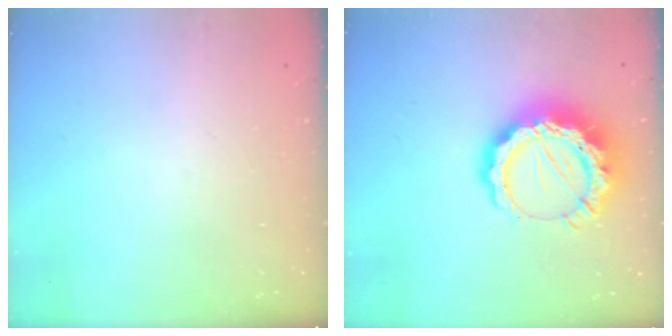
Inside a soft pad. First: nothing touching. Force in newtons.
{"total": 16.6, "press": 16.6, "slide": 1.5}